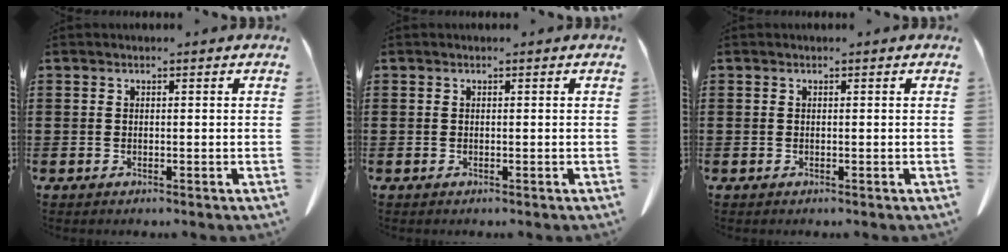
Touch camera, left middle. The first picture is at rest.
{"total": 0.0}
{"total": 0.0}